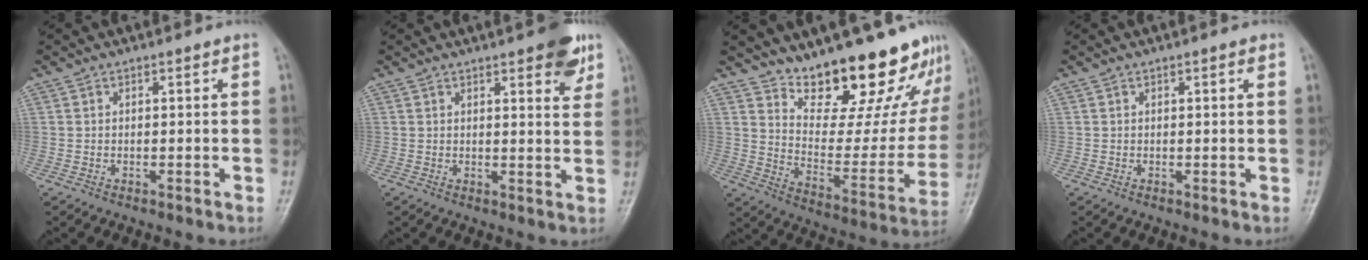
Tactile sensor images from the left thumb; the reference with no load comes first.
{"total": 7.6, "force": [4.5, 2.4, 5.6], "torque": [-0.053, -0.019, 0.054]}
{"total": 21.9, "force": [17.7, 7.7, 10.3], "torque": [-0.100, -0.120, 0.254]}
{"total": 1.0, "force": [0.5, 0.4, 0.8], "torque": [-0.007, 0.000, 0.005]}